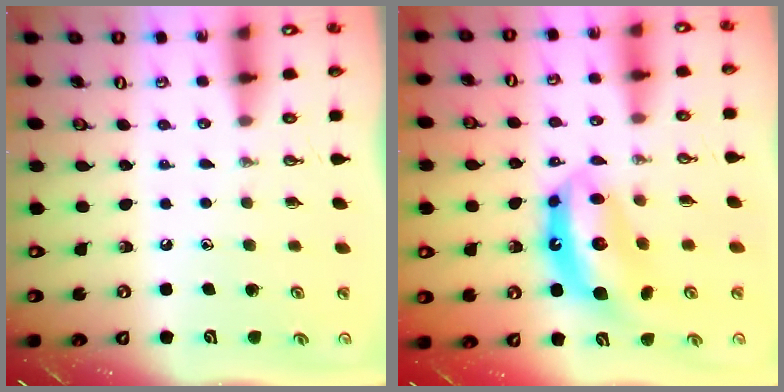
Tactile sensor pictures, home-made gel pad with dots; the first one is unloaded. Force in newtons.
{"total": 12.6, "press": 12.6, "slide": 0.9}